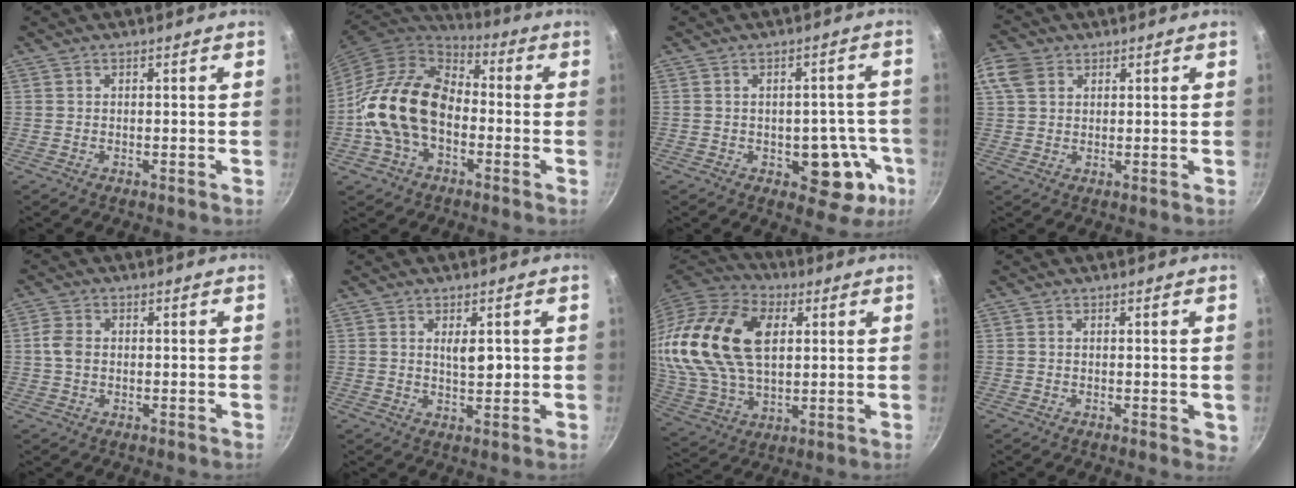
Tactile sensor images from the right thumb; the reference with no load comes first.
{"total": 16.8, "force": [-2.7, 11.8, 11.6], "torque": [-0.185, 0.041, -0.062]}
{"total": 10.6, "force": [-3.4, 6.5, 7.6], "torque": [-0.039, 0.021, -0.036]}
{"total": 6.2, "force": [2.6, 4.6, 3.3], "torque": [-0.058, 0.001, 0.044]}
{"total": 3.0, "force": [-0.1, 2.2, 2.1], "torque": [-0.043, 0.007, -0.007]}
{"total": 3.7, "force": [0.9, 1.6, 3.2], "torque": [-0.040, -0.010, 0.015]}
{"total": 25.1, "force": [6.6, 15.9, 18.2], "torque": [-0.342, -0.006, 0.120]}
{"total": 1.9, "force": [0.2, 0.8, 1.7], "torque": [-0.012, -0.004, 0.001]}